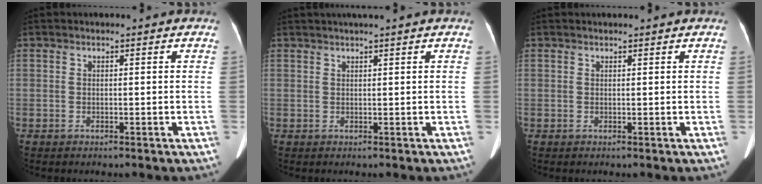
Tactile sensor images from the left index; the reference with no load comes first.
{"total": 3.7, "force": [3.0, -0.4, 2.1], "torque": [-0.025, 0.029, 0.046]}
{"total": 1.2, "force": [1.1, 0.1, 0.5], "torque": [-0.007, 0.010, 0.016]}